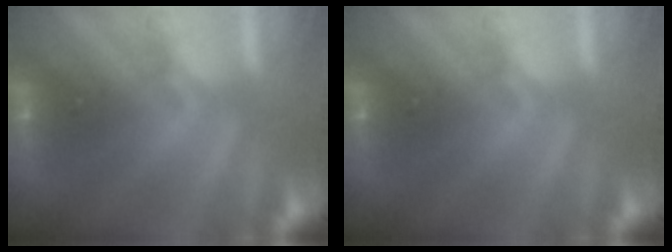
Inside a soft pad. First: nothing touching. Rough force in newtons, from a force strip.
{"total": 0.0}